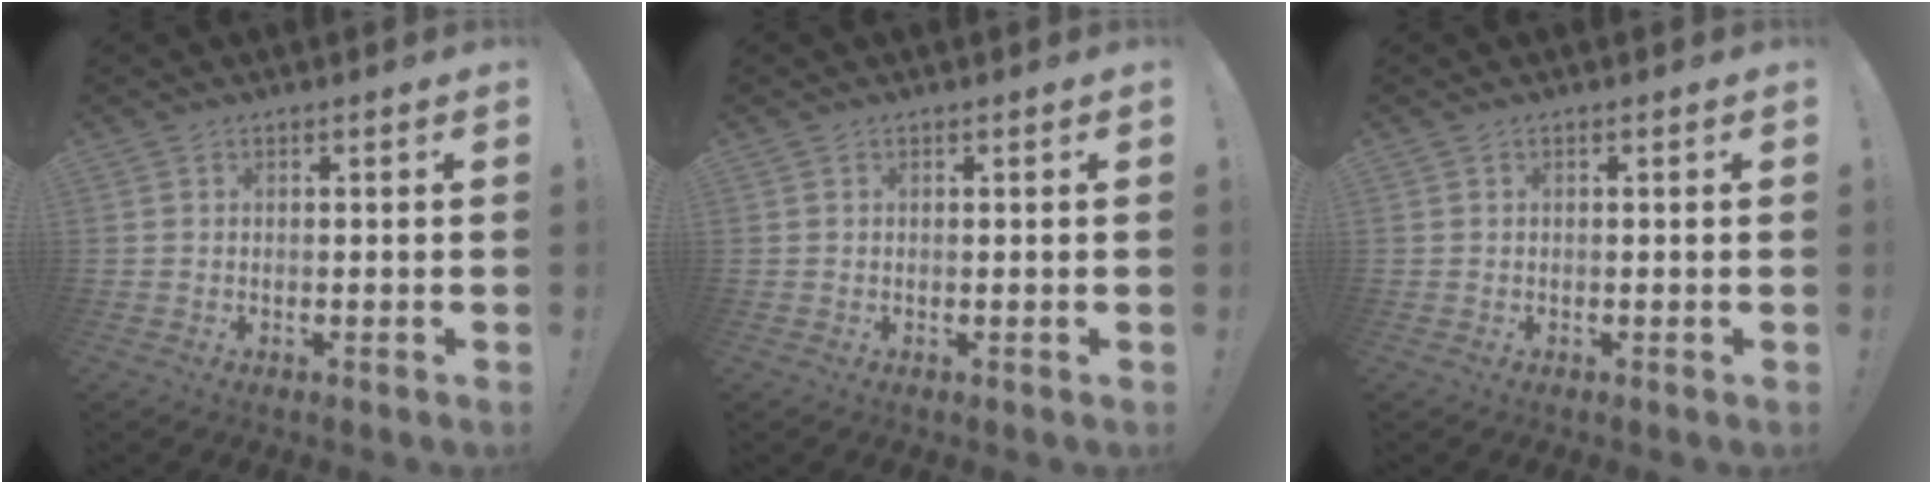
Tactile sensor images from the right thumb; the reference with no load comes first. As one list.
[{"total": 0.0}, {"total": 0.0}]